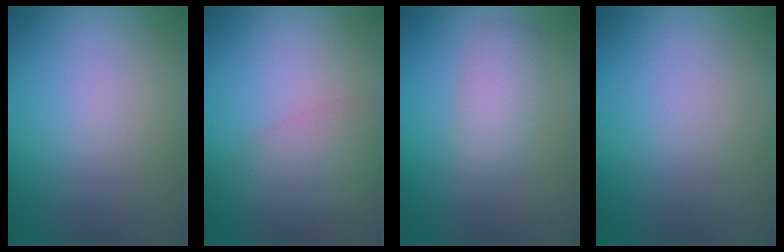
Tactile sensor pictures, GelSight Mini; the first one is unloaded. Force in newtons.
{"total": 4.0, "press": 4.0, "slide": 0.2}
{"total": 2.5, "press": 2.5, "slide": 0.0}
{"total": 0.0}